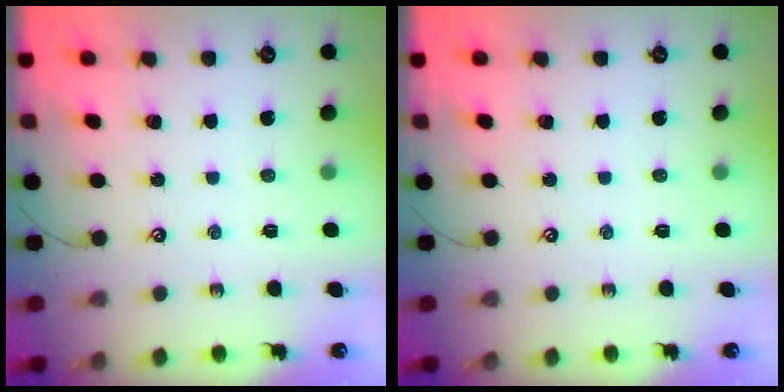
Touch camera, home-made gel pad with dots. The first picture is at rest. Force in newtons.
{"total": 0.0}